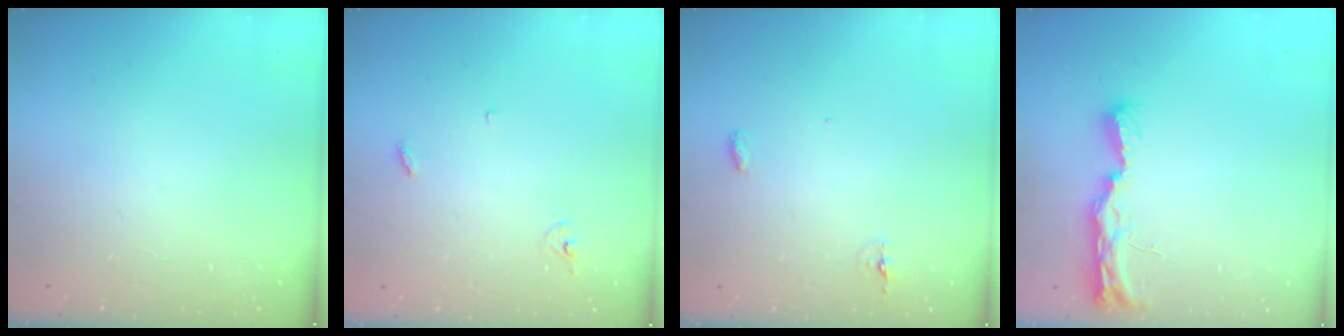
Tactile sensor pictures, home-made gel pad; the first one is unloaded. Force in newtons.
{"total": 2.9, "press": 2.9, "slide": 0.2}
{"total": 7.4, "press": 4.4, "slide": 6.0}
{"total": 11.3, "press": 10.0, "slide": 5.1}